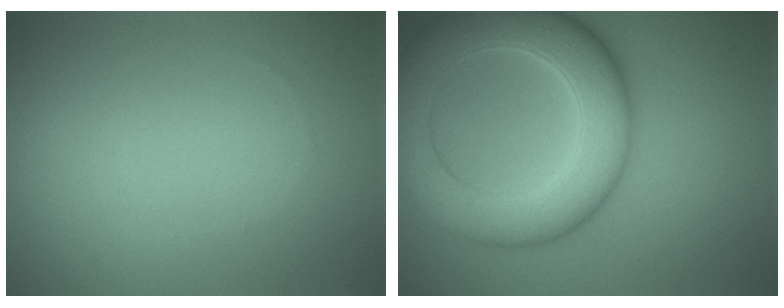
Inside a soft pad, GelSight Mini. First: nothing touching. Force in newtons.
{"total": 9.5, "press": 9.5, "slide": 0.2}